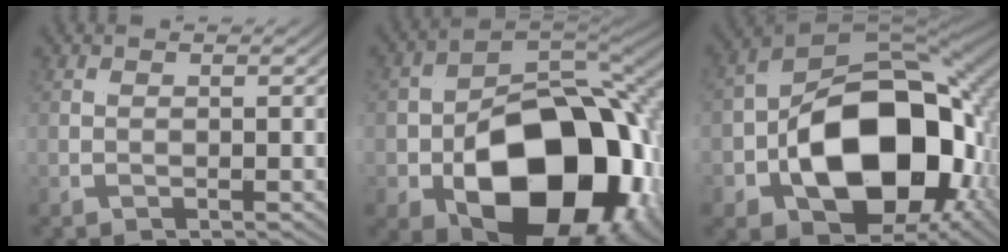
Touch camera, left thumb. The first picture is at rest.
{"total": 21.0, "force": [-5.4, 12.9, 15.7], "torque": [-0.265, -0.044, -0.055]}
{"total": 20.9, "force": [-3.8, 12.5, 16.2], "torque": [-0.296, -0.045, -0.039]}